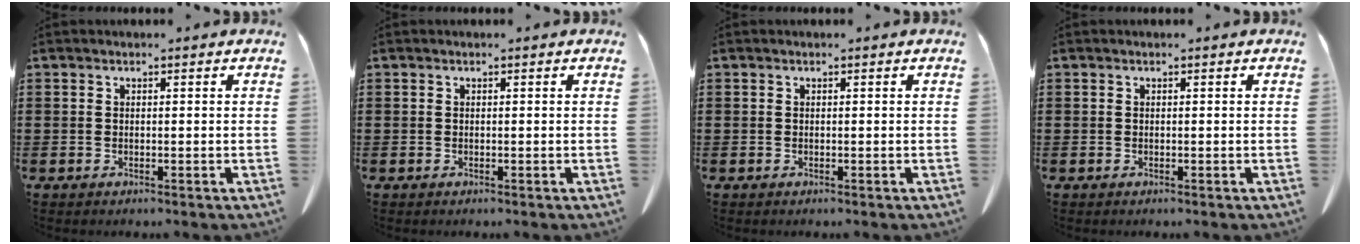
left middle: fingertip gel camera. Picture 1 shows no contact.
{"total": 0.0}
{"total": 0.0}
{"total": 0.0}